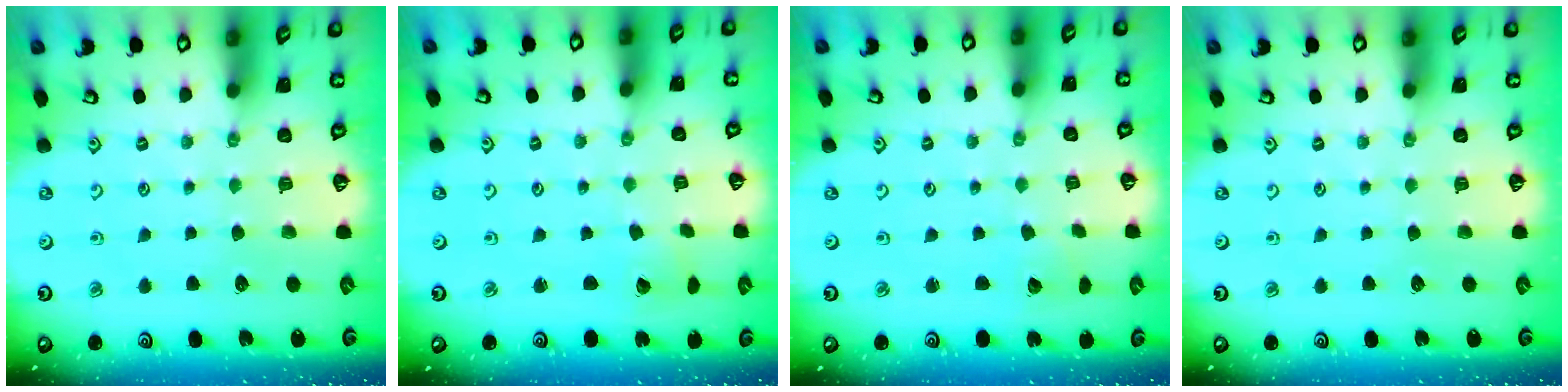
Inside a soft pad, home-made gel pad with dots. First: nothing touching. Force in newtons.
{"total": 3.2, "press": 3.2, "slide": 0.2}
{"total": 2.1, "press": 2.1, "slide": 0.2}
{"total": 0.0}